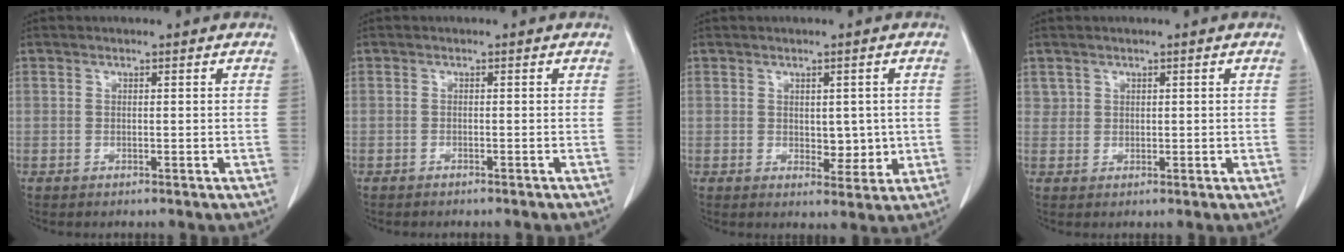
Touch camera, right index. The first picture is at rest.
{"total": 1.8, "force": [-1.6, 0.3, 0.7], "torque": [-0.013, -0.001, -0.019]}
{"total": 4.0, "force": [0.1, 2.4, 3.2], "torque": [-0.033, -0.003, 0.012]}
{"total": 1.4, "force": [0.7, 1.1, 0.0], "torque": [0.013, 0.002, 0.011]}